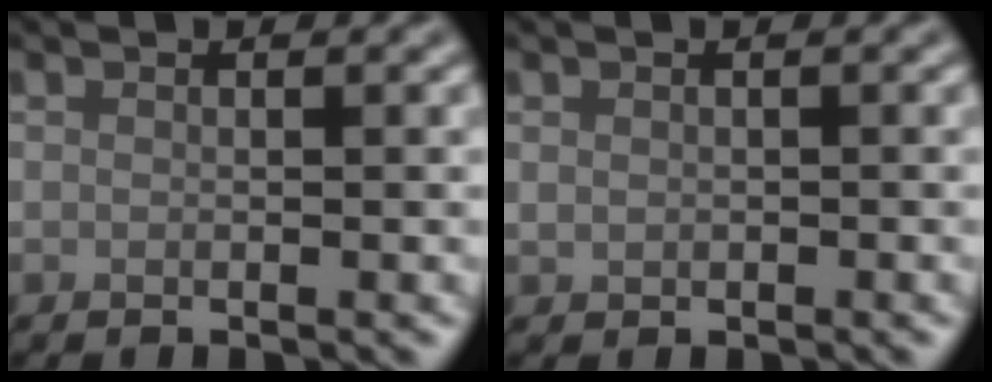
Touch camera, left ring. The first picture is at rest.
{"total": 0.6, "force": [0.1, 0.5, 0.2], "torque": [-0.001, -0.002, 0.003]}